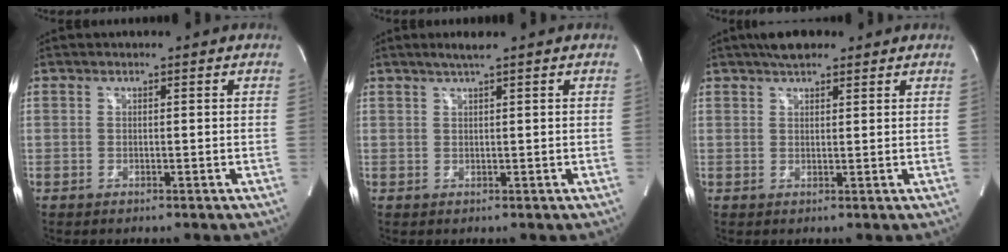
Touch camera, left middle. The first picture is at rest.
{"total": 2.0, "force": [1.5, -0.4, 1.3], "torque": [-0.030, 0.002, 0.030]}
{"total": 4.6, "force": [3.5, 1.5, 2.5], "torque": [-0.050, 0.018, 0.059]}